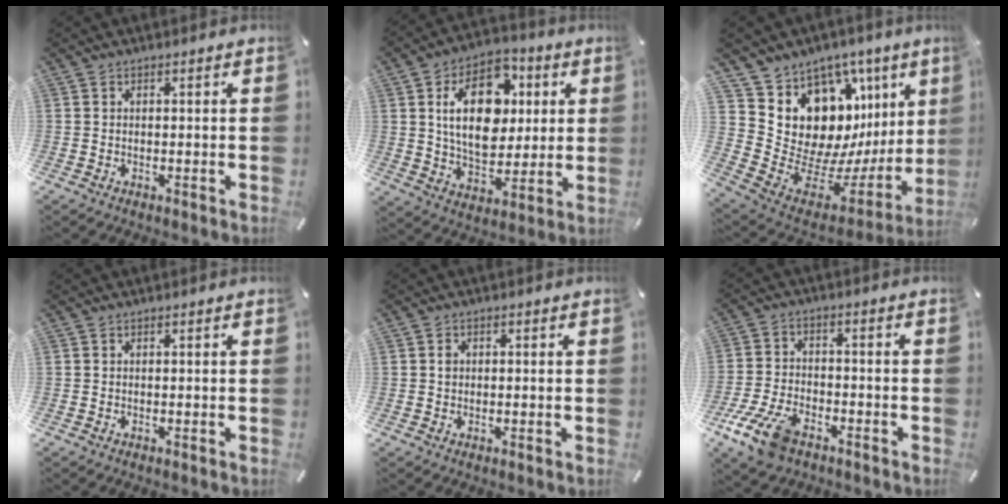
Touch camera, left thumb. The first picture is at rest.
{"total": 18.4, "force": [4.1, 12.5, 12.9], "torque": [-0.226, 0.009, 0.072]}
{"total": 16.3, "force": [6.3, 13.2, 7.1], "torque": [-0.064, -0.112, 0.156]}
{"total": 0.0}
{"total": 1.2, "force": [0.1, 1.0, 0.5], "torque": [-0.011, 0.005, 0.000]}
{"total": 10.9, "force": [-6.3, 5.9, 6.6], "torque": [-0.141, 0.026, -0.117]}